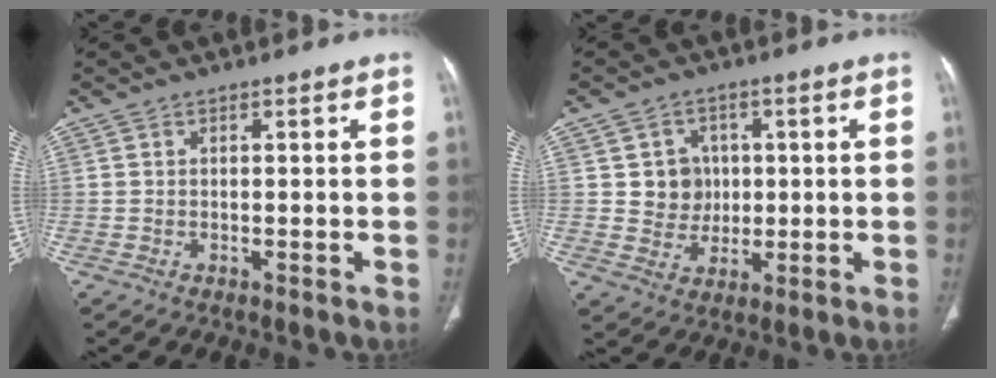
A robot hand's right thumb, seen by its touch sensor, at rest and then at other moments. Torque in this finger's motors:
{"motor_torque": [0.83, 0.77, 0.57, 0.05, -0.01]}